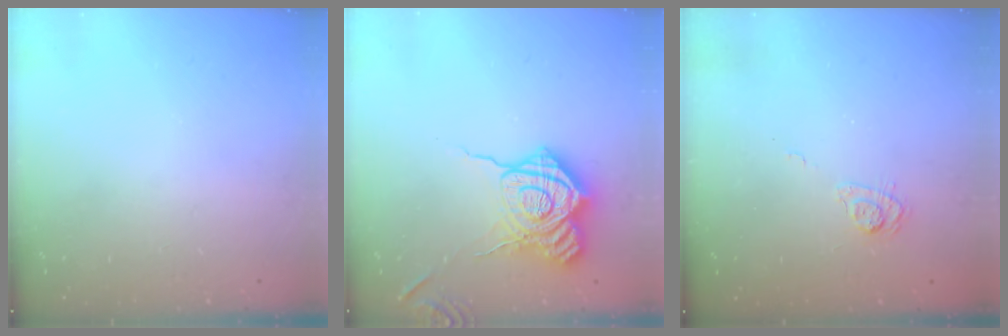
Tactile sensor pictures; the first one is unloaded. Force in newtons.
{"total": 19.7, "press": 19.7, "slide": 1.0}
{"total": 4.9, "press": 4.7, "slide": 1.6}